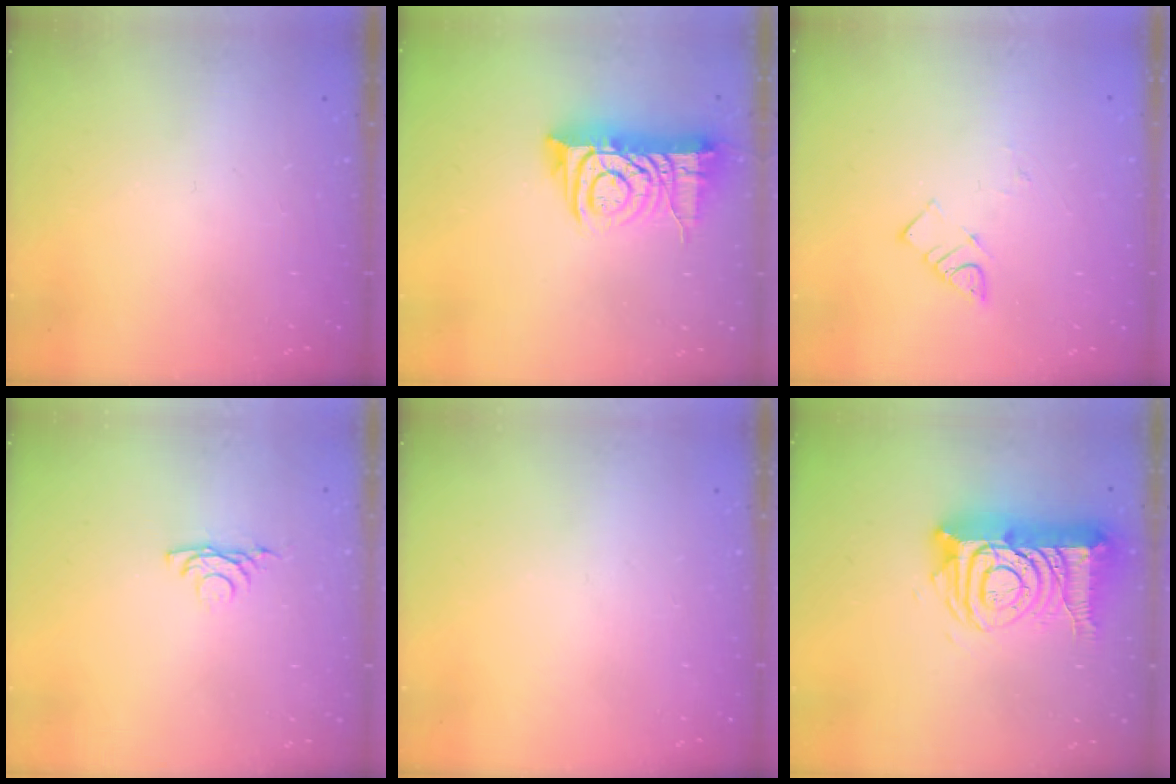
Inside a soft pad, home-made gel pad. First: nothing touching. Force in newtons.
{"total": 12.5, "press": 12.4, "slide": 1.3}
{"total": 3.9, "press": 3.9, "slide": 0.5}
{"total": 4.3, "press": 4.2, "slide": 0.8}
{"total": 0.0}
{"total": 18.4, "press": 18.2, "slide": 2.0}